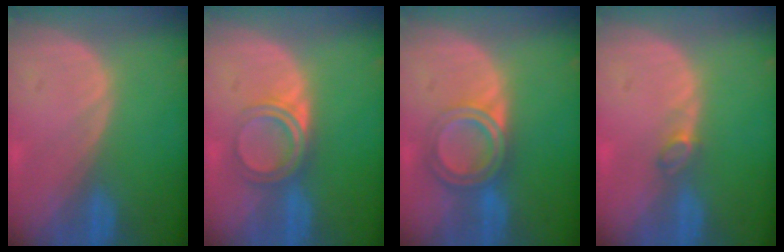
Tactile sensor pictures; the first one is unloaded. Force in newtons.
{"total": 4.9, "press": 4.4, "slide": 2.2}
{"total": 6.4, "press": 5.4, "slide": 3.4}
{"total": 1.7, "press": 1.7, "slide": 0.4}